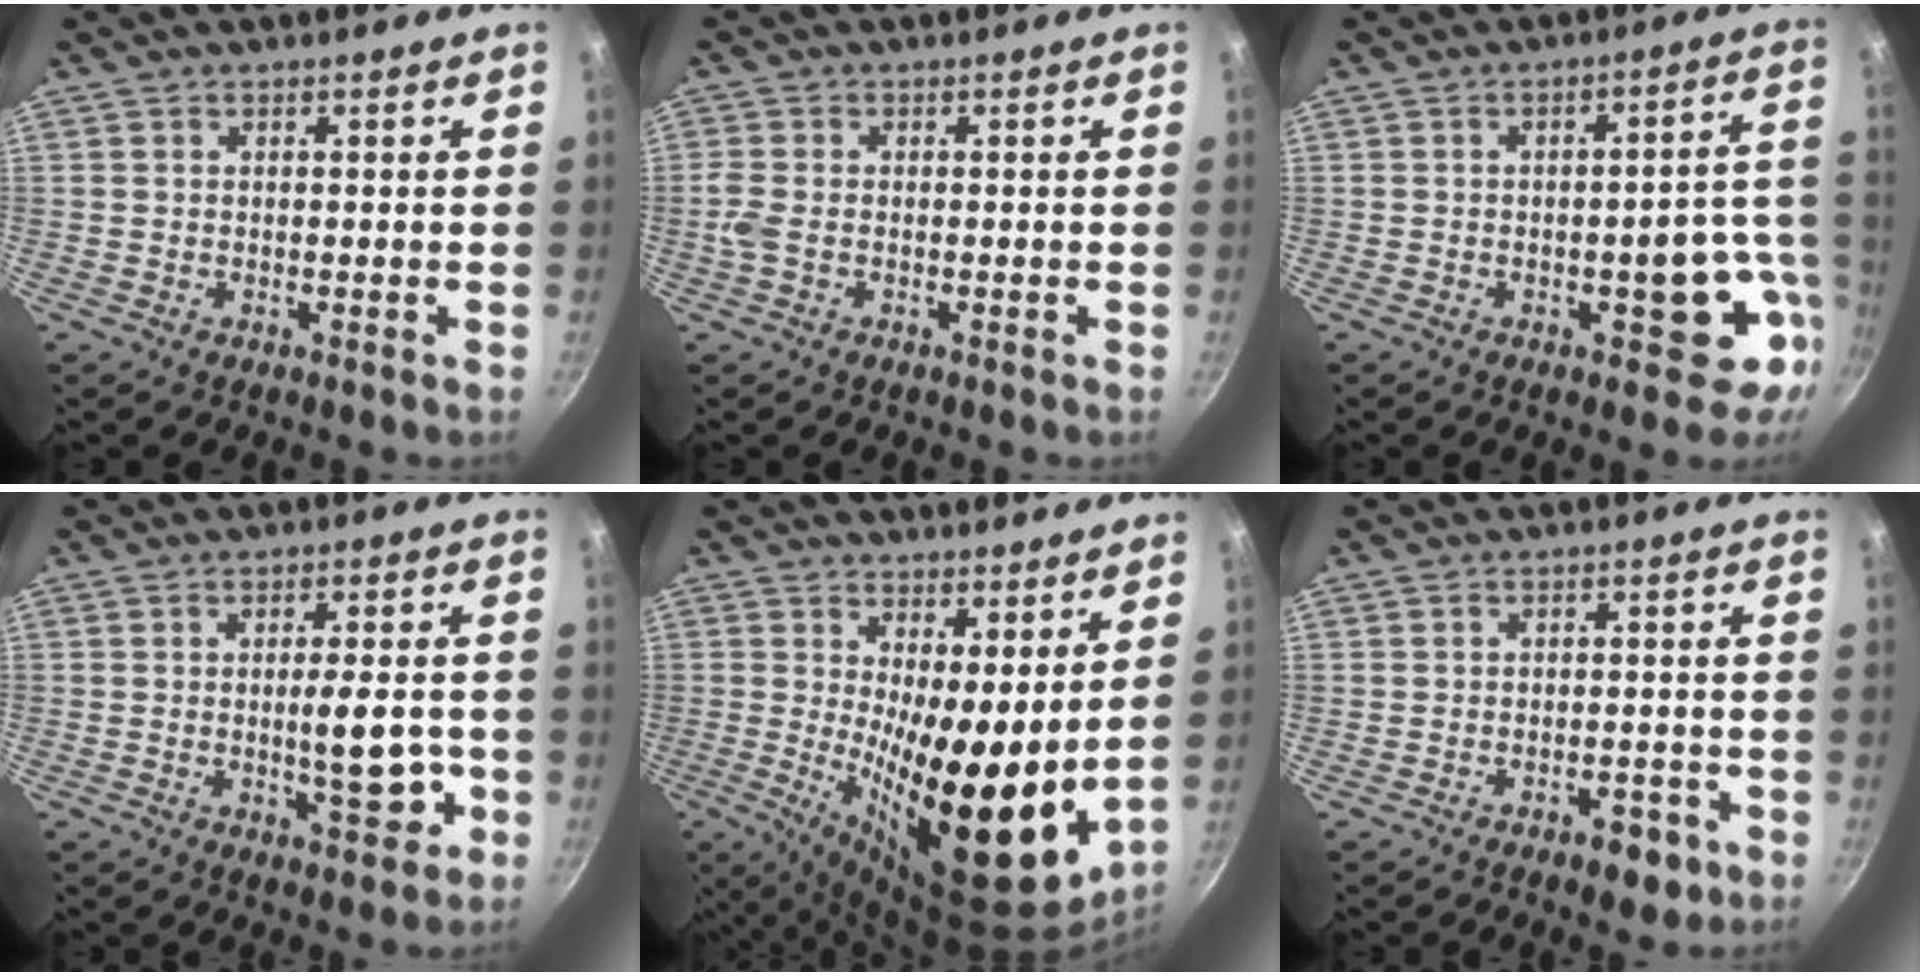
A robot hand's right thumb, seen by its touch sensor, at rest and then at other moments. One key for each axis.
{"total": 2.5, "fx": -0.6, "fy": 1.3, "fz": 2.1, "tx": -0.056, "ty": 0.002, "tz": -0.018}
{"total": 11.4, "fx": -3.5, "fy": 5.5, "fz": 9.3, "tx": -0.046, "ty": 0.034, "tz": -0.039}
{"total": 8.6, "fx": -1.8, "fy": 3.2, "fz": 7.7, "tx": -0.089, "ty": 0.005, "tz": -0.024}
{"total": 18.2, "fx": 2.6, "fy": 6.6, "fz": 16.7, "tx": -0.223, "ty": -0.047, "tz": 0.049}
{"total": 5.6, "fx": -3.0, "fy": 3.0, "fz": 3.7, "tx": -0.035, "ty": 0.022, "tz": -0.032}